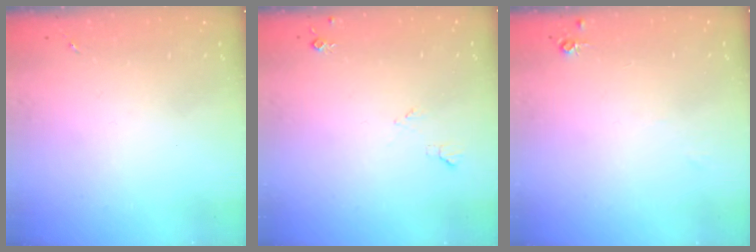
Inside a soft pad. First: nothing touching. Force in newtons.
{"total": 5.1, "press": 5.1, "slide": 0.8}
{"total": 4.7, "press": 4.7, "slide": 0.7}